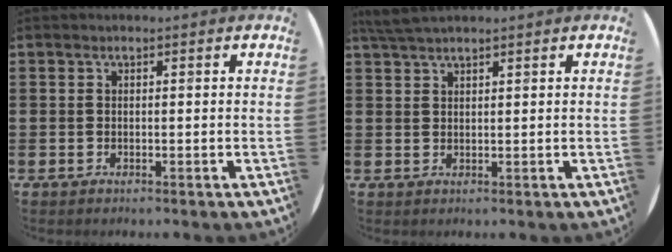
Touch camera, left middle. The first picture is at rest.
{"total": 2.6, "force": [2.3, 0.3, 1.1], "torque": [-0.025, 0.002, 0.044]}